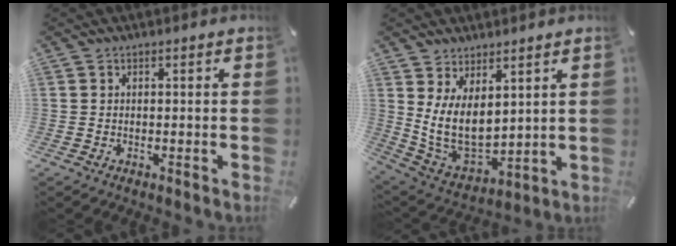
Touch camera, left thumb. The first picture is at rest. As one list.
[{"total": 11.1, "force": [3.9, 7.2, 7.5], "torque": [-0.156, -0.048, 0.080]}]